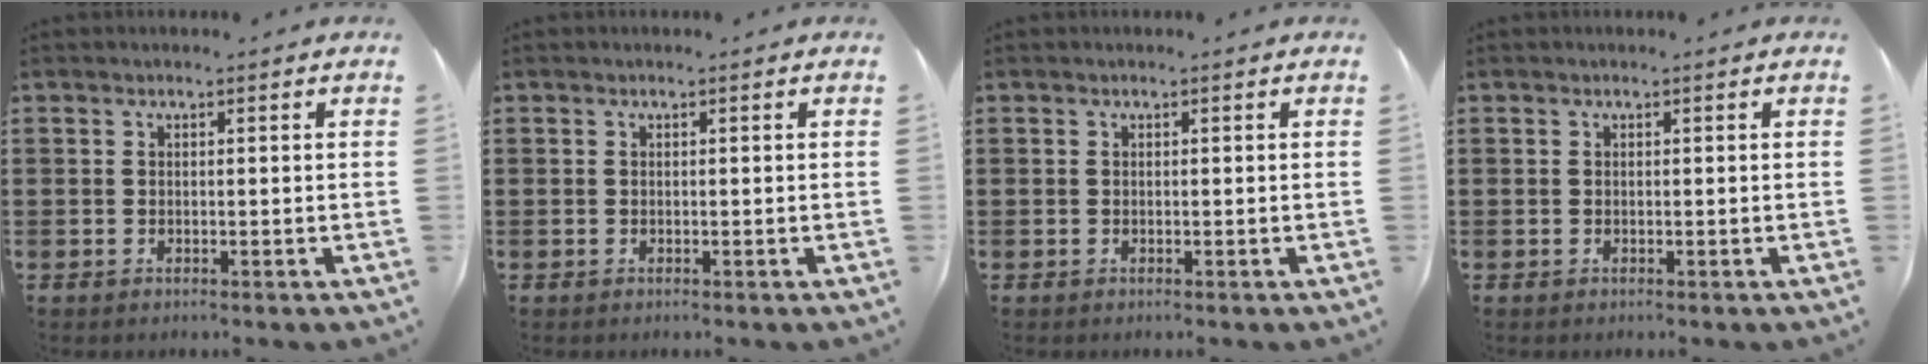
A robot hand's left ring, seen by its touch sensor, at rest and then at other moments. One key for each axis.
{"total": 0.0}
{"total": 0.0}
{"total": 0.0}